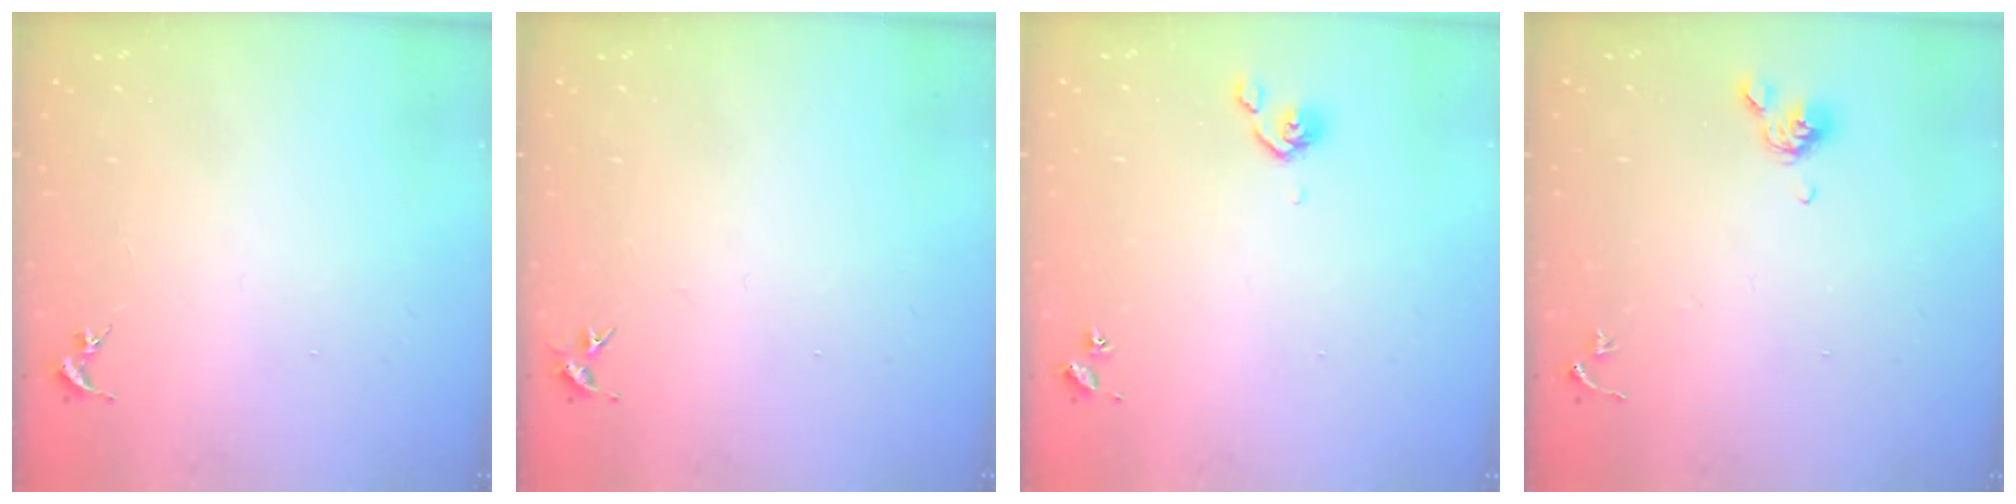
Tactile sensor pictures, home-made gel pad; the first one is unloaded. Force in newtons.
{"total": 3.6, "press": 3.5, "slide": 0.4}
{"total": 5.0, "press": 4.9, "slide": 1.2}
{"total": 5.2, "press": 5.1, "slide": 1.1}